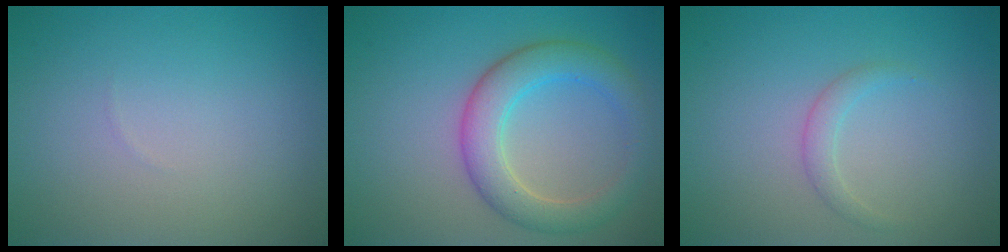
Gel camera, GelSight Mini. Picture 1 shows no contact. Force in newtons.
{"total": 4.8, "press": 4.8, "slide": 0.1}
{"total": 1.2, "press": 1.2, "slide": 0.1}